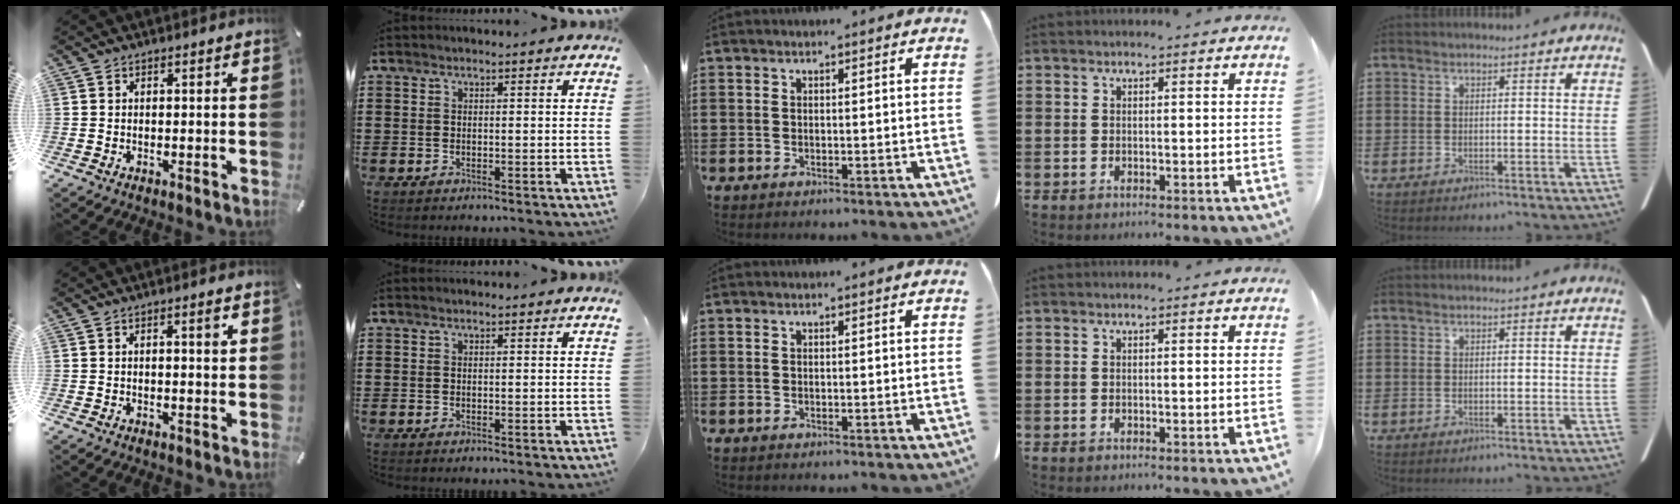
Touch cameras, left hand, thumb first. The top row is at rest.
{"thumb": {"total": 2.2, "force": [0.6, 0.6, 2.1], "torque": [-0.025, -0.002, 0.005]}}